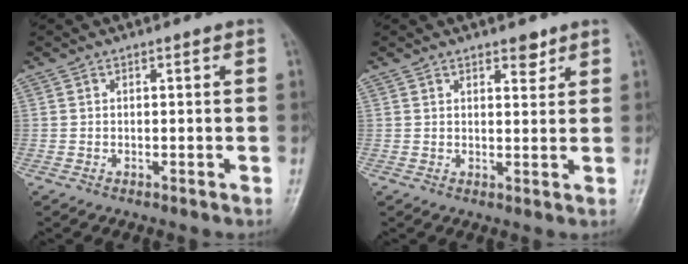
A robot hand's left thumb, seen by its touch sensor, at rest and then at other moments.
{"total": 2.9, "force": [2.1, 1.3, 1.6], "torque": [-0.008, -0.013, 0.030]}